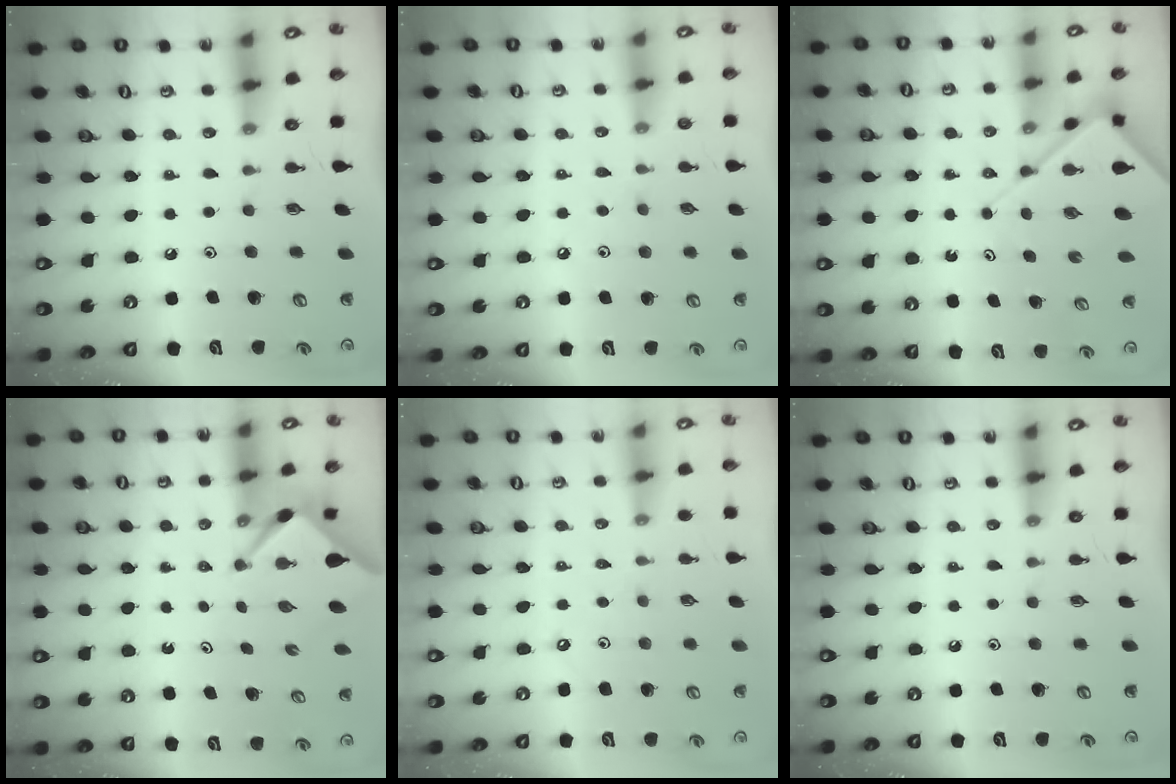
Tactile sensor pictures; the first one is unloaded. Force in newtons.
{"total": 3.8, "press": 3.7, "slide": 0.6}
{"total": 7.0, "press": 6.9, "slide": 0.7}
{"total": 2.6, "press": 2.6, "slide": 0.4}
{"total": 2.4, "press": 2.3, "slide": 0.4}
{"total": 0.0}